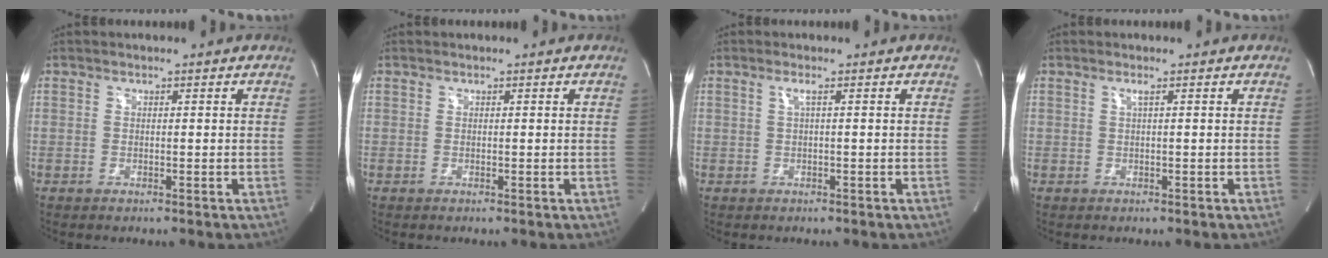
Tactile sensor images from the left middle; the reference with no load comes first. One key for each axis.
{"total": 0.0}
{"total": 1.0, "fx": 0.3, "fy": -0.3, "fz": 0.9, "tx": -0.024, "ty": 0.004, "tz": 0.007}
{"total": 0.7, "fx": 0.3, "fy": -0.2, "fz": 0.6, "tx": -0.018, "ty": 0.000, "tz": 0.009}